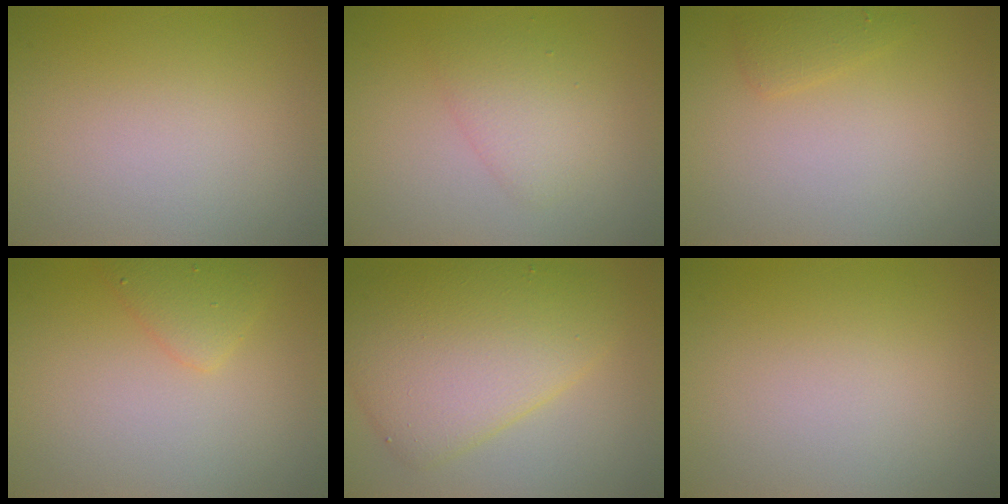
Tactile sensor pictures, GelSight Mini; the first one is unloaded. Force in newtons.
{"total": 2.4, "press": 2.4, "slide": 0.2}
{"total": 1.2, "press": 1.2, "slide": 0.1}
{"total": 2.1, "press": 2.1, "slide": 0.1}
{"total": 7.8, "press": 7.8, "slide": 0.2}
{"total": 0.0}